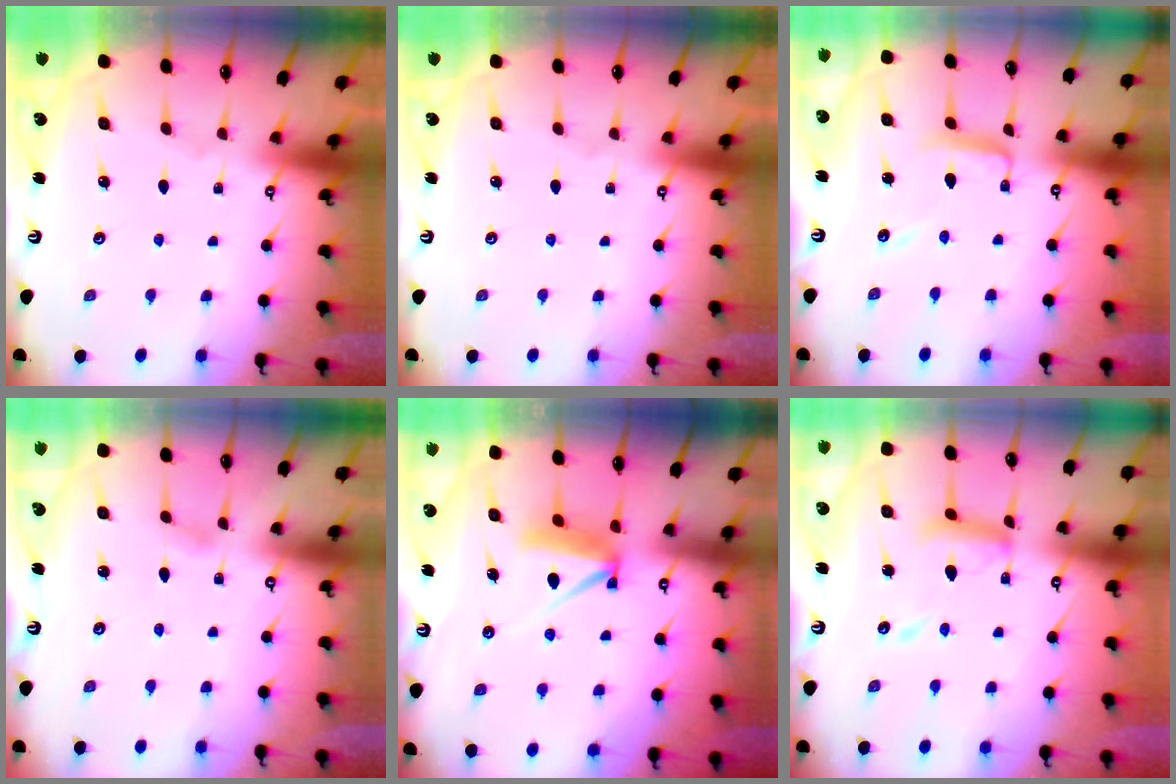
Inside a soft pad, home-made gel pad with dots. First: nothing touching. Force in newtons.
{"total": 0.0}
{"total": 7.6, "press": 7.6, "slide": 0.5}
{"total": 1.7, "press": 1.6, "slide": 0.2}
{"total": 7.1, "press": 7.0, "slide": 0.8}
{"total": 12.6, "press": 12.5, "slide": 1.1}